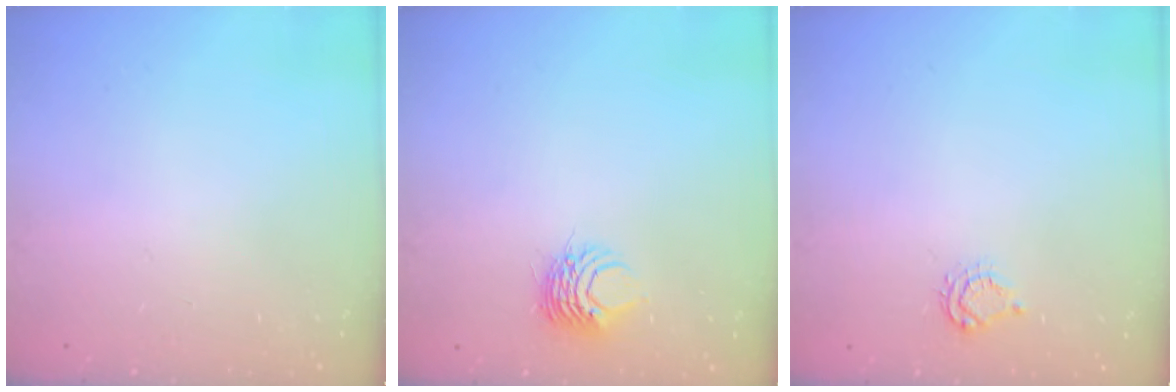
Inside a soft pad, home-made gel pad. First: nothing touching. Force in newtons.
{"total": 5.5, "press": 5.4, "slide": 0.4}
{"total": 4.6, "press": 4.5, "slide": 0.6}